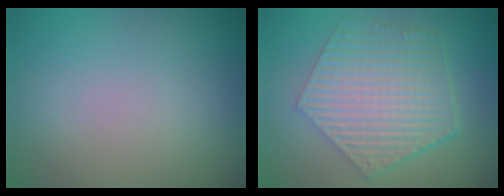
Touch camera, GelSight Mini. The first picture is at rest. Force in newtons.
{"total": 6.8, "press": 5.0, "slide": 4.6}